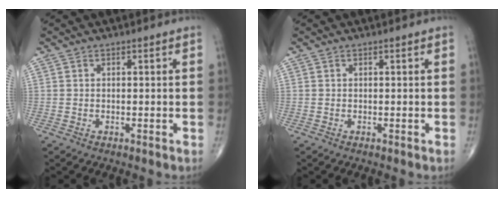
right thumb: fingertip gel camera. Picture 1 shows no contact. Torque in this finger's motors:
{"motor_torque": [0.00, 0.00, 0.00, 0.00, 0.00]}